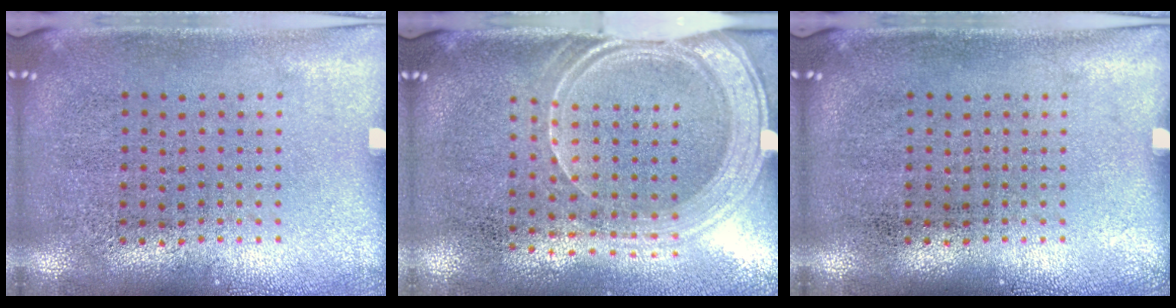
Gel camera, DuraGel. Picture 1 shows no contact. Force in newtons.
{"total": 1.8, "press": 1.5, "slide": 0.9}
{"total": 0.0}